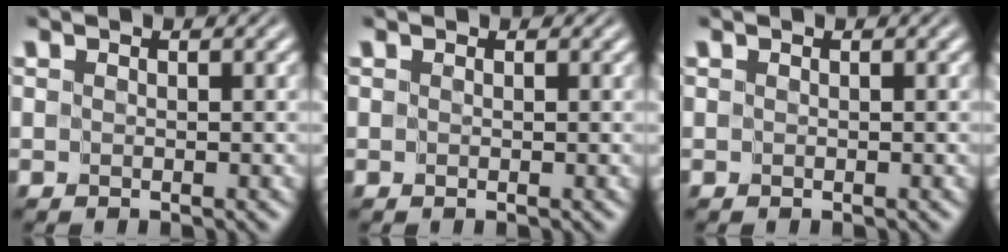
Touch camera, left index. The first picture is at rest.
{"total": 0.0}
{"total": 0.0}